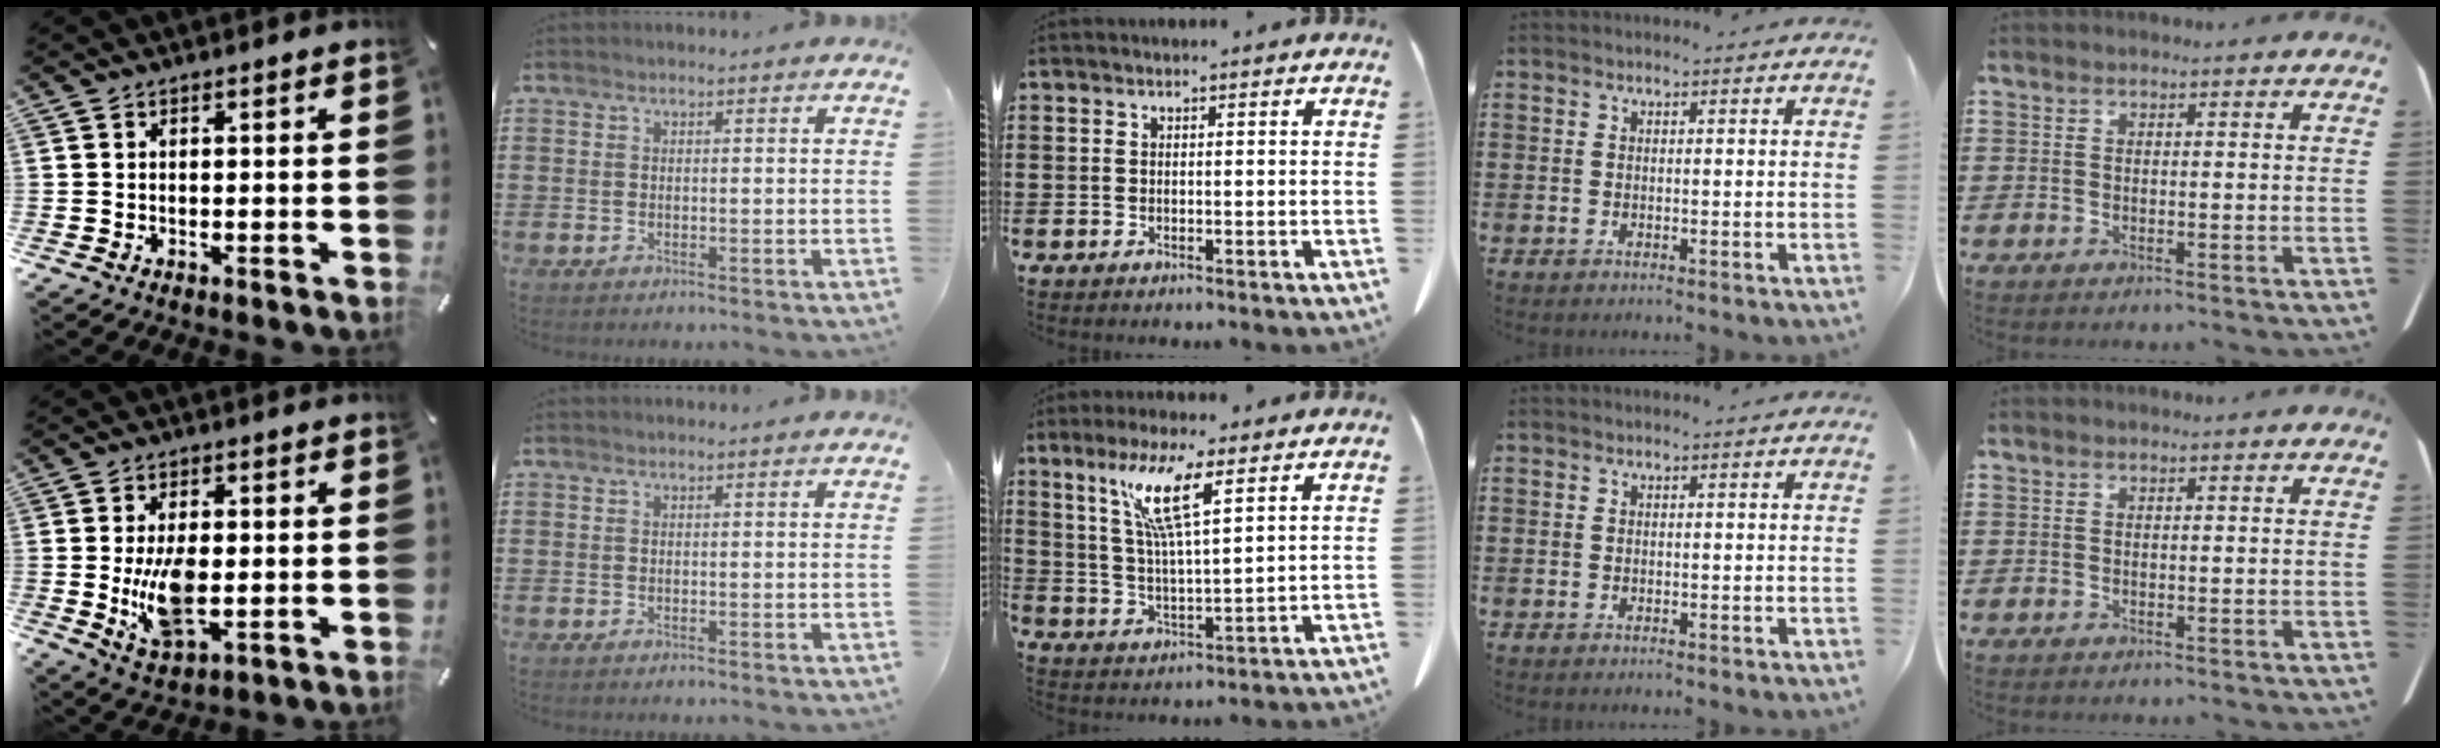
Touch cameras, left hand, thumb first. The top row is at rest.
{"thumb": {"total": 10.5, "force": [-0.6, 5.7, 8.9], "torque": [-0.173, -0.018, -0.013]}, "middle": {"total": 9.4, "force": [5.6, 1.3, 7.5], "torque": [-0.162, -0.004, 0.096]}}